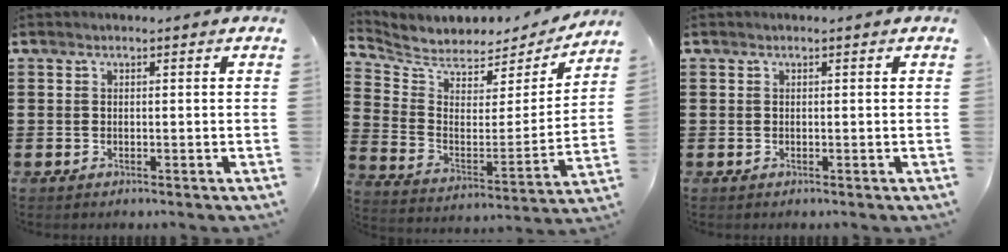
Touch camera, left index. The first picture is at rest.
{"total": 5.0, "force": [4.6, 1.7, 0.5], "torque": [-0.043, -0.043, 0.078]}
{"total": 0.0}